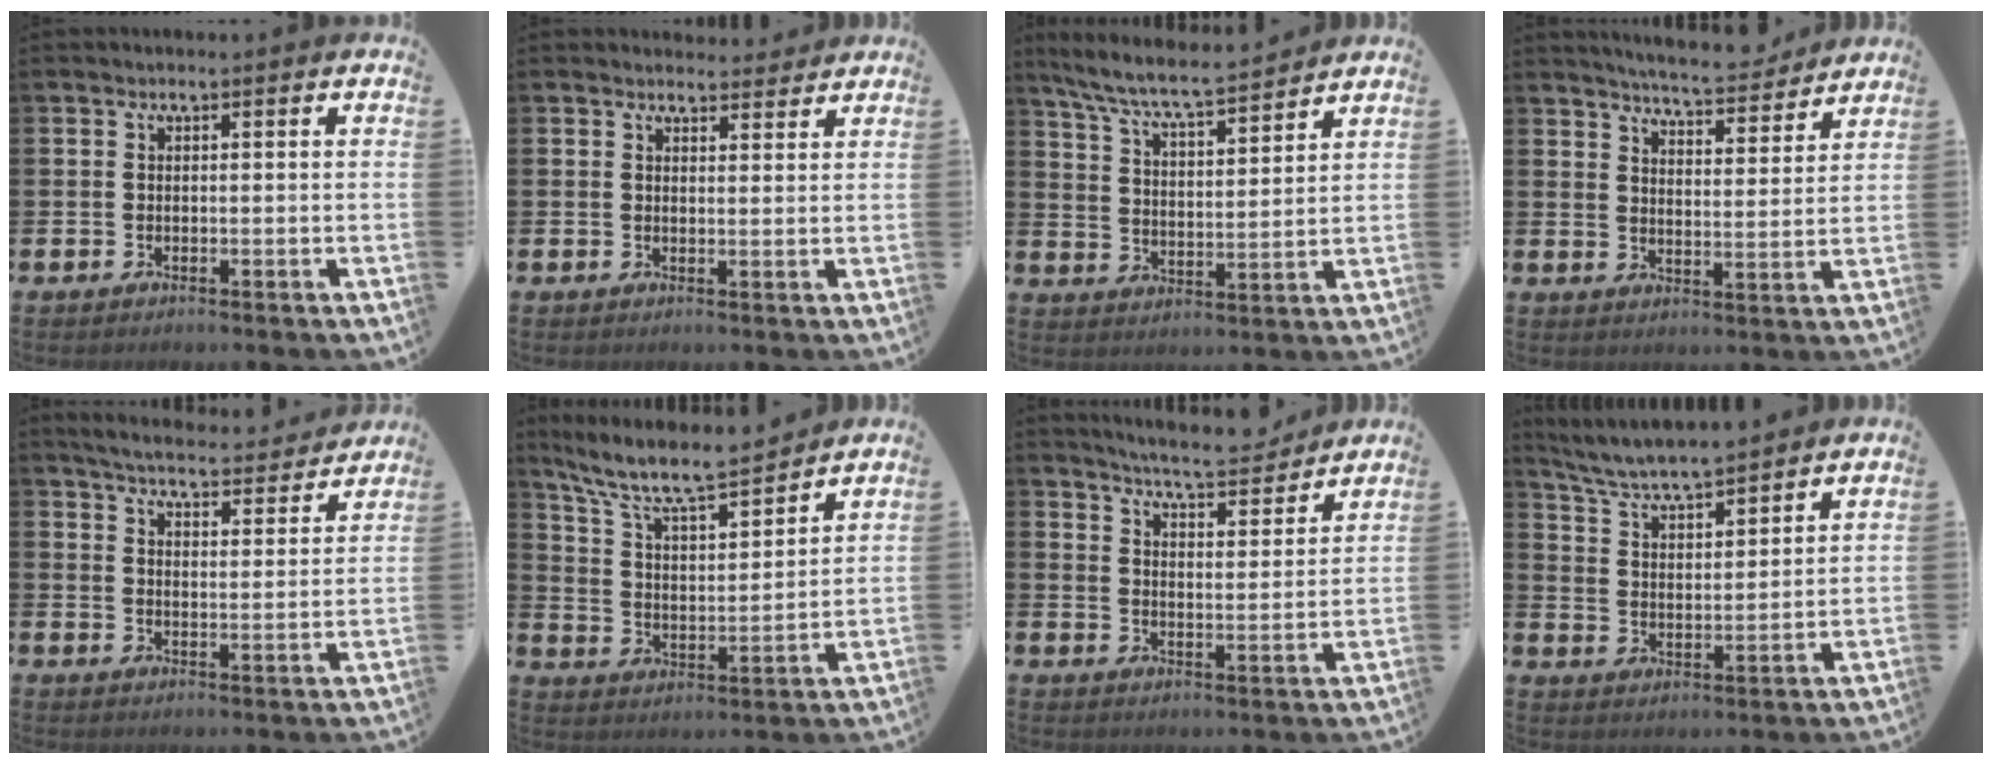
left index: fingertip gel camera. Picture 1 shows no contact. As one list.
[{"total": 2.7, "force": [2.6, 0.7, -0.2], "torque": [0.007, -0.015, 0.045]}, {"total": 7.4, "force": [7.0, 0.4, 2.4], "torque": [-0.080, -0.045, 0.122]}, {"total": 6.2, "force": [6.1, 0.3, 1.0], "torque": [-0.029, -0.041, 0.106]}, {"total": 5.3, "force": [5.2, 0.4, 1.0], "torque": [-0.038, -0.039, 0.088]}, {"total": 9.1, "force": [8.2, 1.4, 3.5], "torque": [-0.109, -0.051, 0.142]}, {"total": 6.6, "force": [6.4, 0.3, 1.4], "torque": [-0.039, -0.045, 0.111]}, {"total": 6.0, "force": [5.8, 0.4, 1.6], "torque": [-0.061, -0.041, 0.100]}]